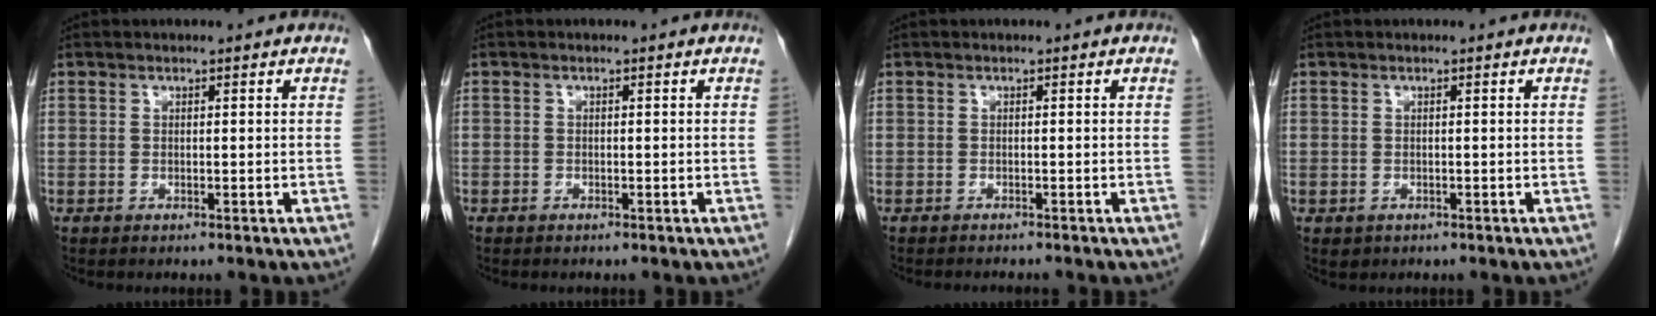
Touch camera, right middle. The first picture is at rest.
{"total": 0.6, "force": [-0.5, 0.4, 0.1], "torque": [-0.005, 0.002, -0.007]}
{"total": 3.4, "force": [-3.2, 0.1, 1.2], "torque": [-0.006, -0.004, -0.041]}
{"total": 0.9, "force": [-0.3, 0.8, 0.2], "torque": [-0.004, 0.003, 0.003]}